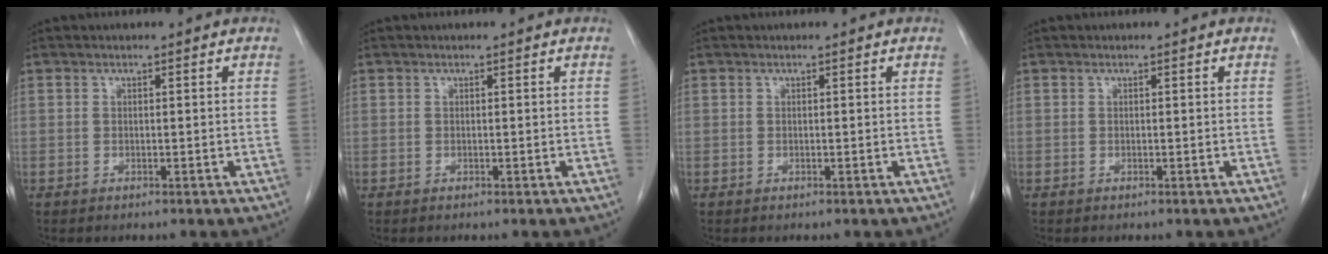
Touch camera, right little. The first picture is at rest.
{"total": 0.0}
{"total": 0.0}
{"total": 0.0}